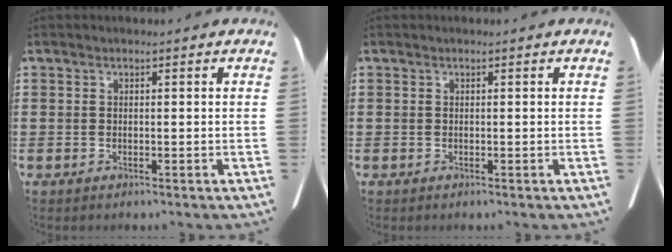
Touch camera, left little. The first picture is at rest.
{"total": 0.0}